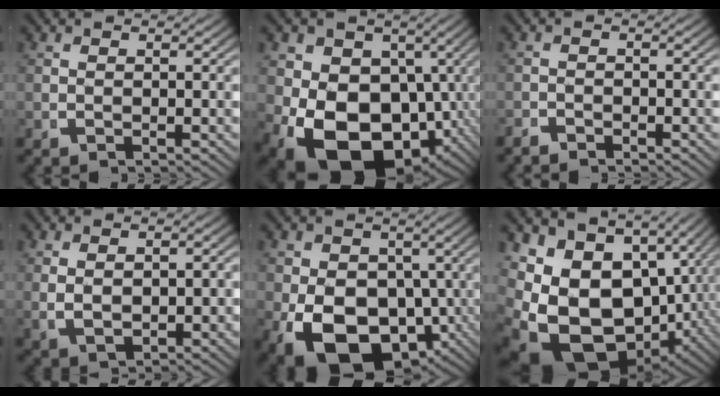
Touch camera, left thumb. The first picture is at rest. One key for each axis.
{"total": 17.4, "fx": -4.0, "fy": 12.4, "fz": 11.5, "tx": -0.232, "ty": -0.089, "tz": -0.025}
{"total": 1.6, "fx": -1.6, "fy": 0.4, "fz": -0.1, "tx": 0.007, "ty": -0.008, "tz": -0.032}
{"total": 3.7, "fx": -0.1, "fy": 2.3, "fz": 2.8, "tx": -0.059, "ty": -0.014, "tz": 0.016}
{"total": 14.5, "fx": -4.6, "fy": 10.0, "fz": 9.4, "tx": -0.199, "ty": -0.089, "tz": -0.029}
{"total": 22.7, "fx": -2.9, "fy": 16.8, "fz": 15.0, "tx": -0.318, "ty": -0.081, "tz": -0.021}